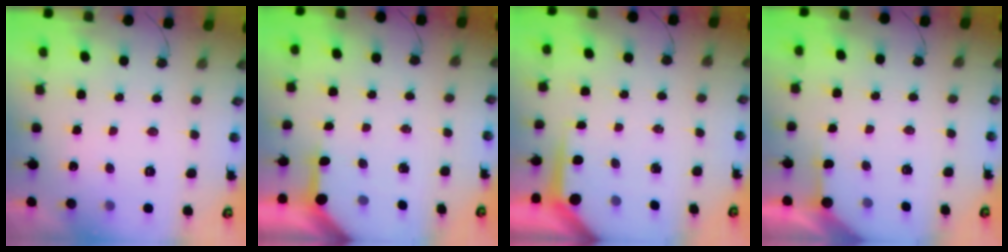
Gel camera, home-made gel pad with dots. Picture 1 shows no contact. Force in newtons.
{"total": 3.6, "press": 3.6, "slide": 0.4}
{"total": 4.6, "press": 4.6, "slide": 0.3}
{"total": 2.4, "press": 2.4, "slide": 0.3}